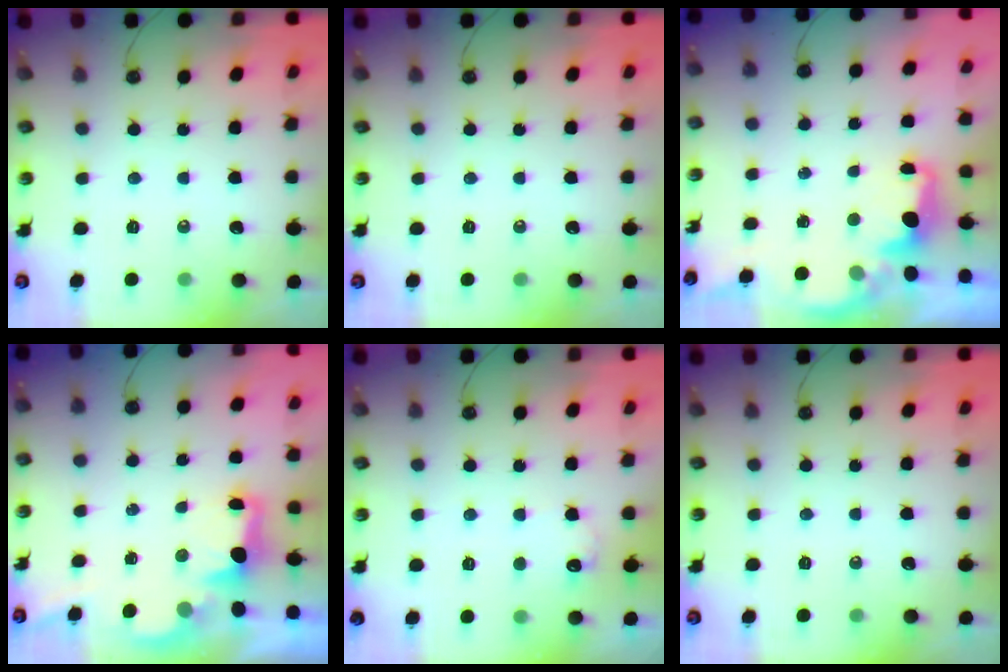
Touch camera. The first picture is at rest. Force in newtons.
{"total": 0.0}
{"total": 1.9, "press": 1.7, "slide": 0.7}
{"total": 2.1, "press": 1.9, "slide": 0.8}
{"total": 6.3, "press": 6.3, "slide": 0.2}
{"total": 0.0}